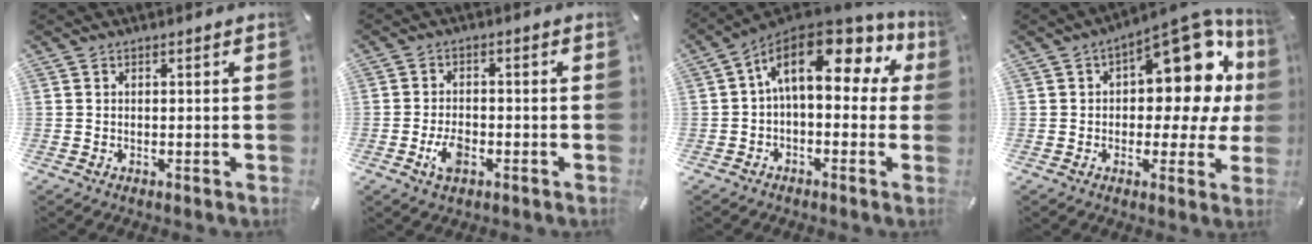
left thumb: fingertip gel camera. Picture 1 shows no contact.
{"total": 5.3, "force": [-2.2, 3.2, 3.7], "torque": [-0.078, 0.006, -0.041]}
{"total": 15.6, "force": [5.9, 7.9, 12.1], "torque": [-0.208, -0.035, 0.097]}
{"total": 17.9, "force": [6.9, 9.0, 13.8], "torque": [-0.168, -0.060, 0.115]}